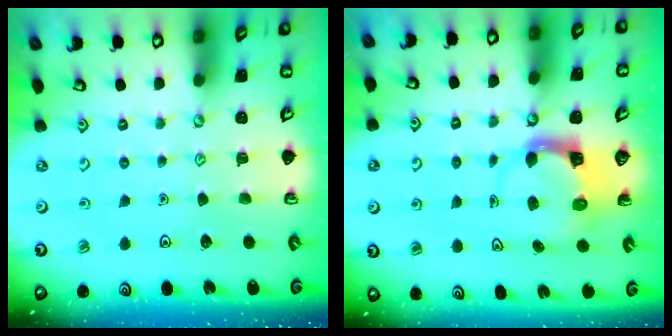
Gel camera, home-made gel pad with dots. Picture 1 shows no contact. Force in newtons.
{"total": 3.7, "press": 3.7, "slide": 0.5}